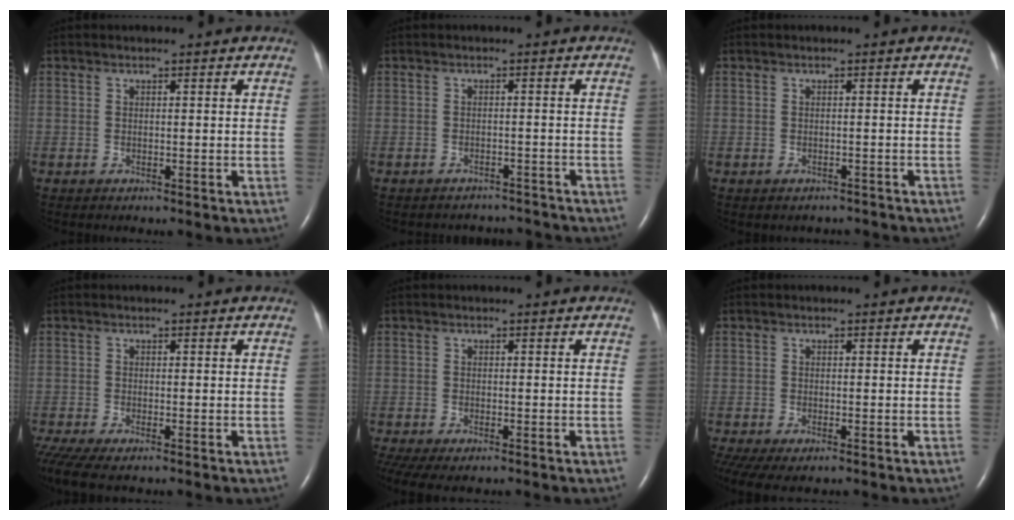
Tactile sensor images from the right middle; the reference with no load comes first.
{"total": 5.6, "force": [-5.4, 1.6, -0.2], "torque": [0.003, 0.007, -0.060]}
{"total": 2.3, "force": [-2.0, 1.1, 0.1], "torque": [-0.003, 0.005, -0.025]}
{"total": 4.9, "force": [-3.6, 1.1, 3.2], "torque": [-0.071, -0.009, -0.069]}
{"total": 7.2, "force": [-4.9, 2.9, 4.3], "torque": [-0.094, -0.010, -0.077]}
{"total": 7.1, "force": [-4.6, 3.0, 4.4], "torque": [-0.095, -0.014, -0.071]}